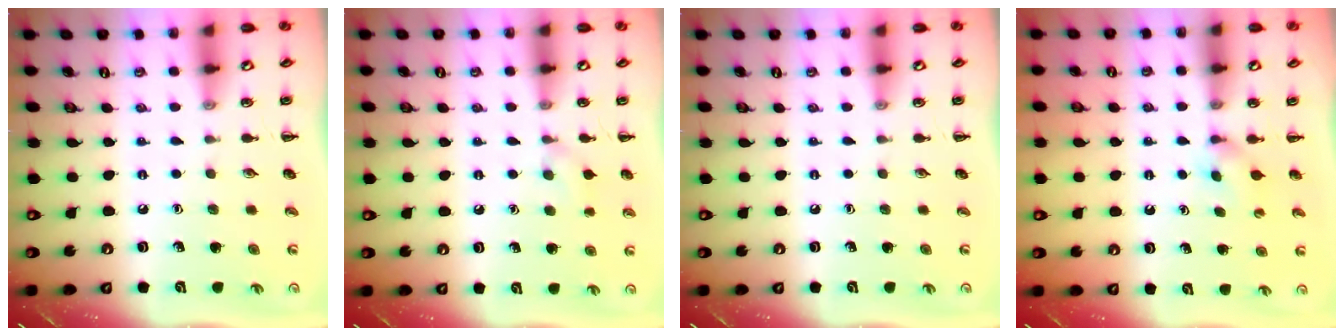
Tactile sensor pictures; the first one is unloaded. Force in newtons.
{"total": 7.2, "press": 7.0, "slide": 2.0}
{"total": 0.0}
{"total": 2.5, "press": 2.3, "slide": 1.0}